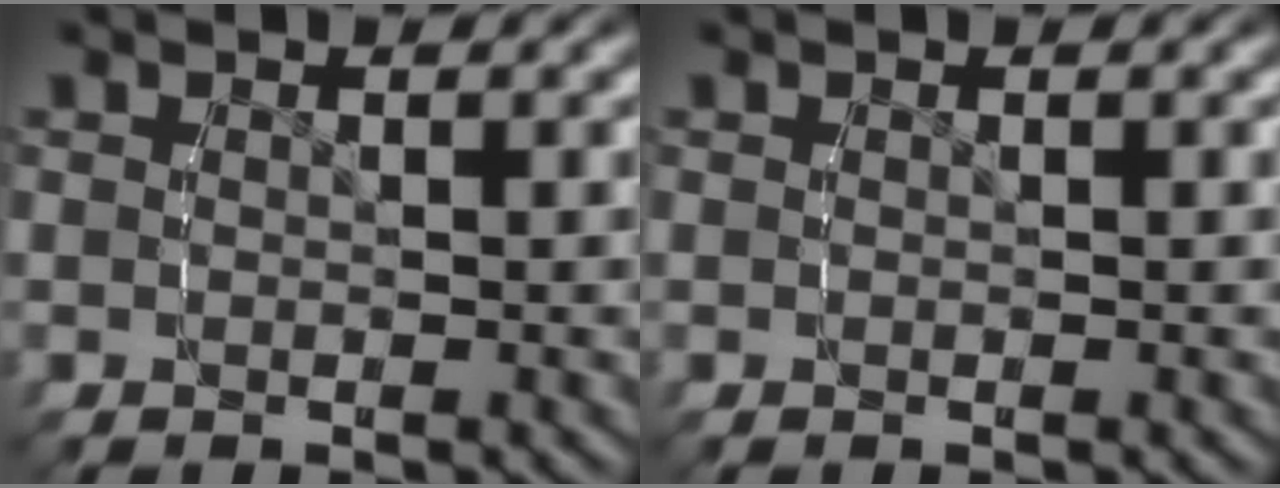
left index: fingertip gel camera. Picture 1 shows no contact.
{"total": 0.0}